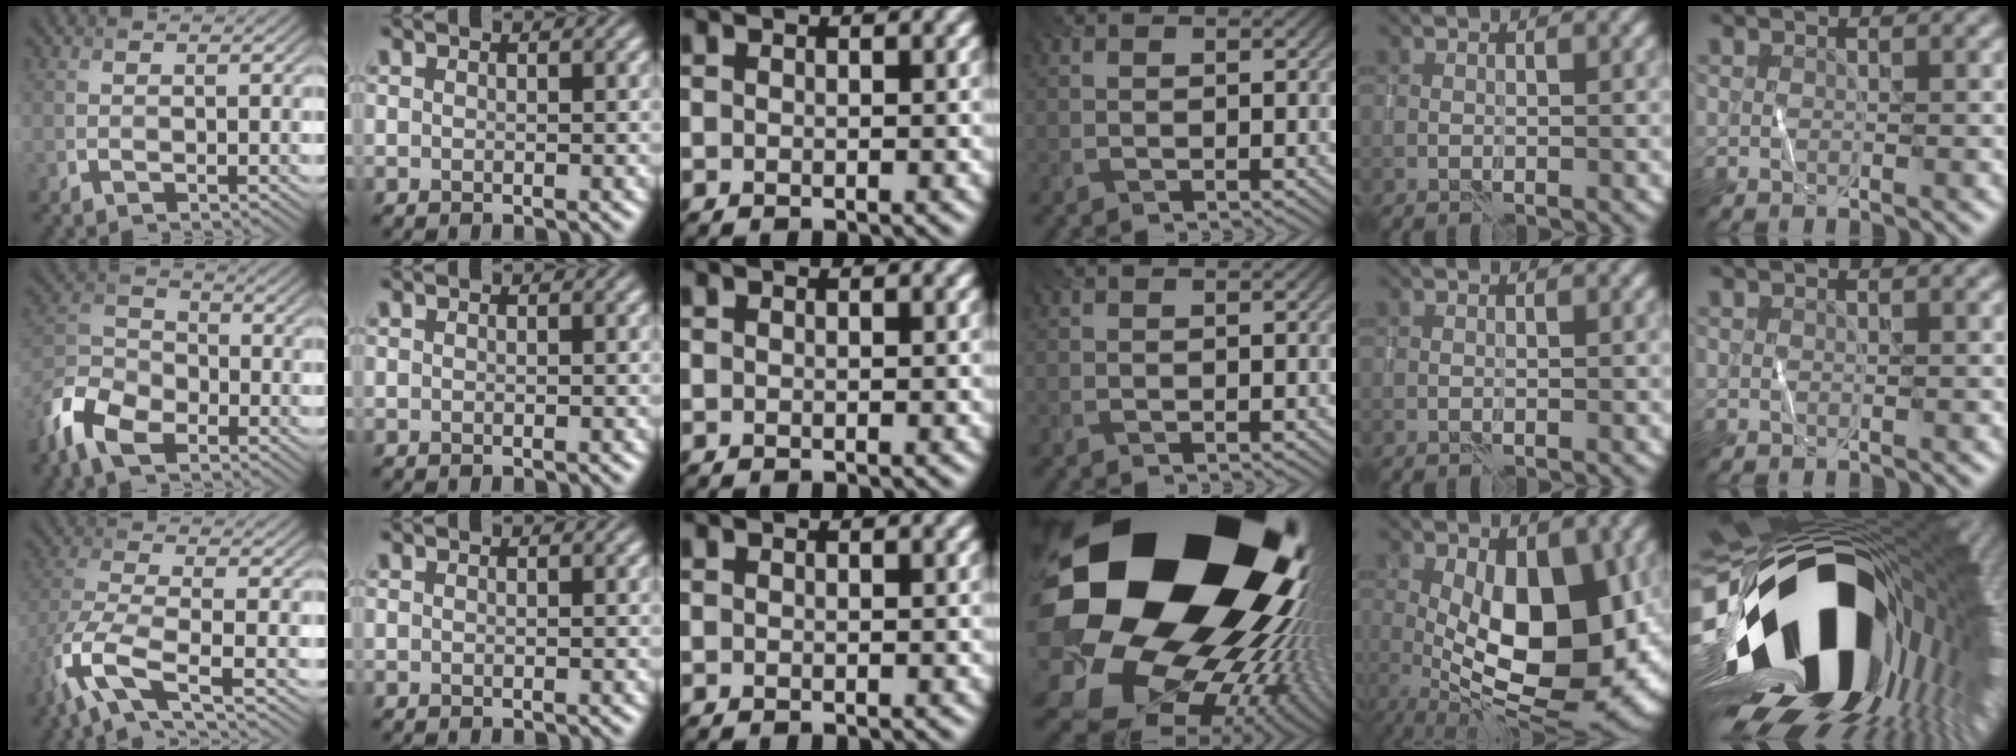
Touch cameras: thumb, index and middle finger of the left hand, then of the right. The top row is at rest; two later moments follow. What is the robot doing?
{"motion": "wipe", "object": "whiteboard"}